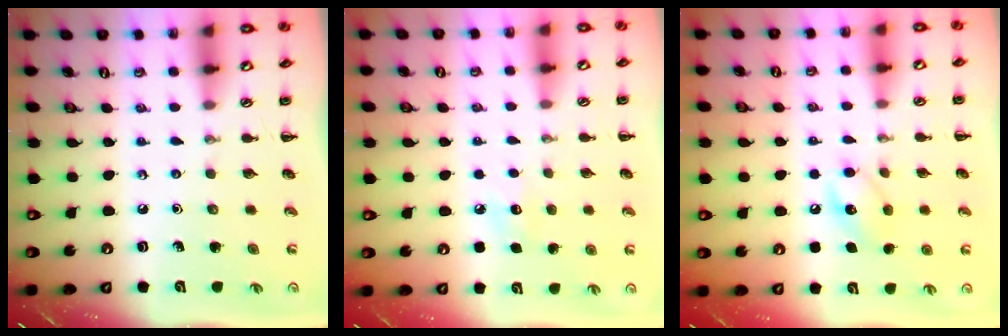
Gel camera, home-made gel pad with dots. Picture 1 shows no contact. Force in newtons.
{"total": 6.1, "press": 5.8, "slide": 1.8}
{"total": 9.4, "press": 9.3, "slide": 1.1}